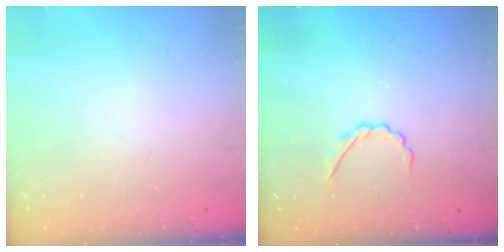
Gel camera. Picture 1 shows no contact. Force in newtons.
{"total": 2.8, "press": 2.6, "slide": 0.8}